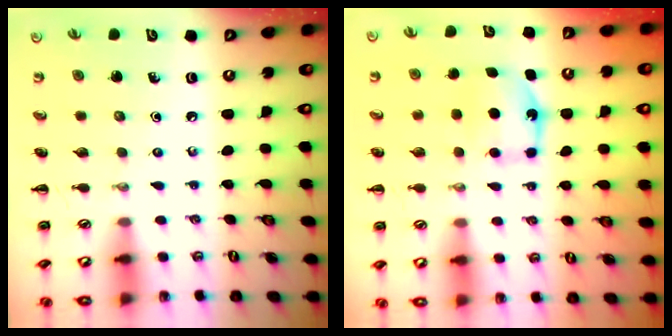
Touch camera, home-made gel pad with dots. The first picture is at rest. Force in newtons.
{"total": 6.3, "press": 6.1, "slide": 1.5}